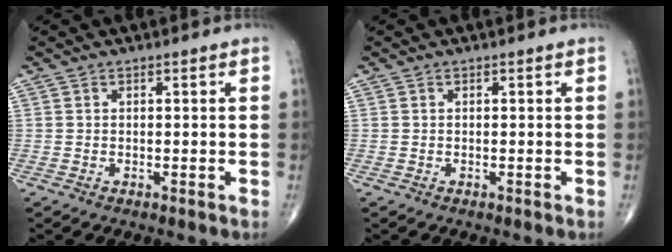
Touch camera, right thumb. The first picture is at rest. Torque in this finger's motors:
{"motor_torque": [-0.10, 0.00, 0.03, -0.06, 0.02]}